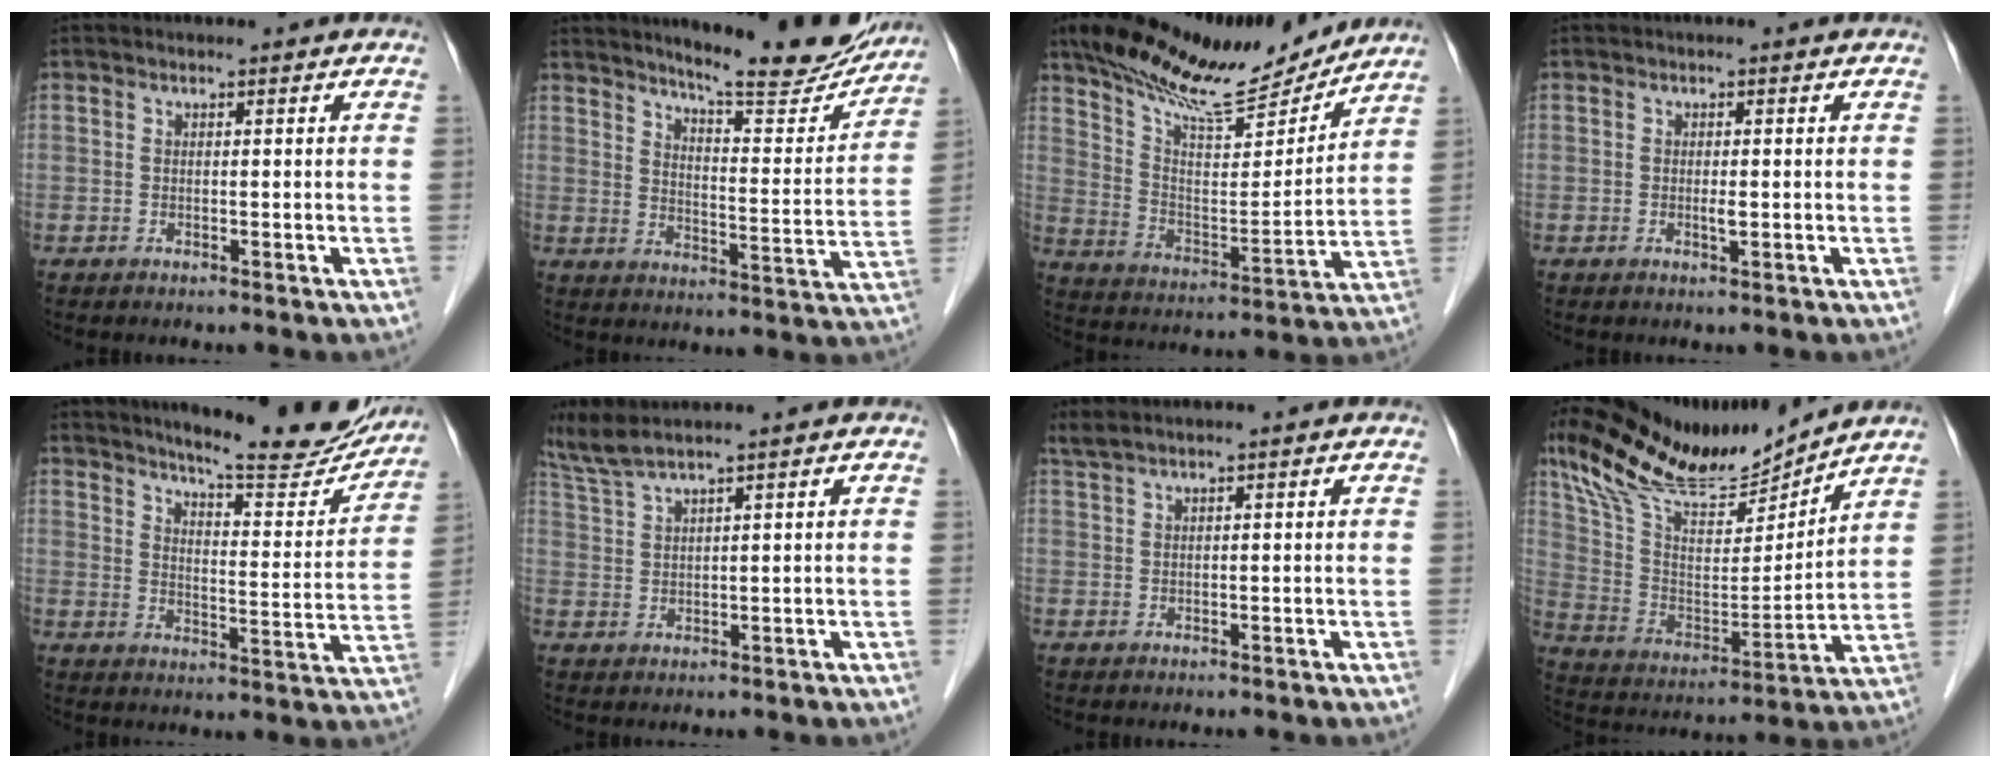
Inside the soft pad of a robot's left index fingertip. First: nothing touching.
{"total": 16.6, "force": [15.2, 1.8, 6.4], "torque": [-0.091, -0.050, 0.198]}
{"total": 18.4, "force": [16.2, 3.2, 8.0], "torque": [-0.142, -0.010, 0.266]}
{"total": 0.7, "force": [-0.1, 0.1, 0.7], "torque": [-0.015, -0.006, -0.002]}
{"total": 16.5, "force": [15.3, 1.7, 6.0], "torque": [-0.085, -0.052, 0.196]}
{"total": 4.7, "force": [4.1, -1.0, 2.2], "torque": [-0.062, 0.011, 0.094]}
{"total": 2.2, "force": [1.8, -0.2, 1.2], "torque": [-0.029, 0.018, 0.042]}
{"total": 17.8, "force": [15.2, 2.9, 8.7], "torque": [-0.164, 0.000, 0.280]}